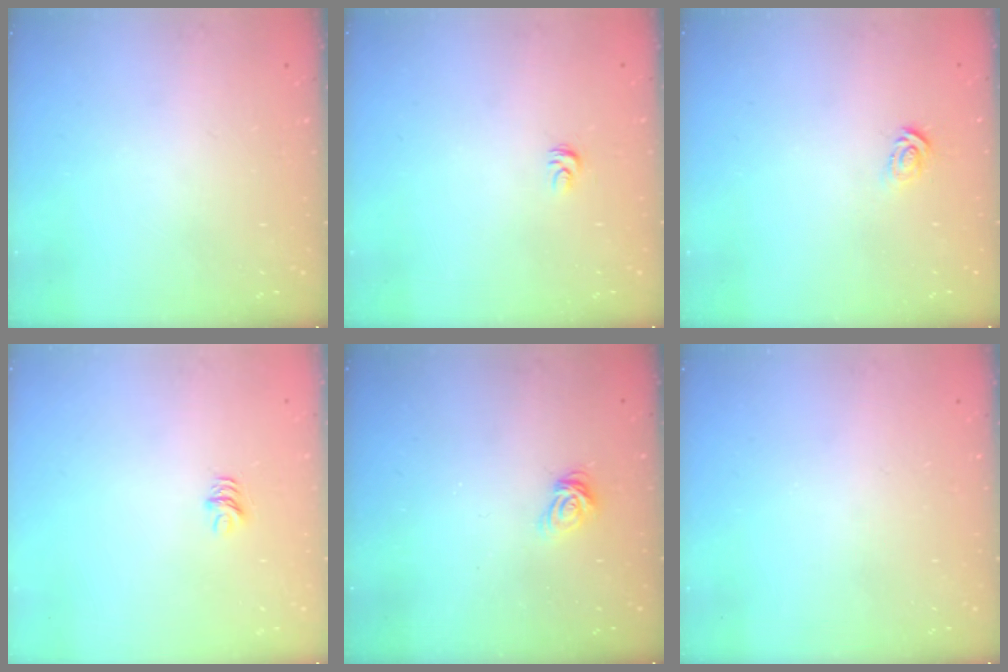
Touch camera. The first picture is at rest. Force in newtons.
{"total": 2.7, "press": 2.7, "slide": 0.2}
{"total": 2.9, "press": 2.9, "slide": 0.2}
{"total": 4.1, "press": 4.0, "slide": 0.4}
{"total": 6.3, "press": 6.3, "slide": 0.5}
{"total": 0.0}